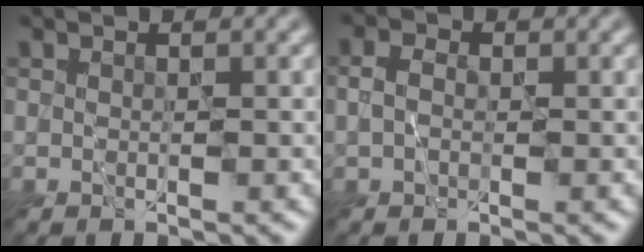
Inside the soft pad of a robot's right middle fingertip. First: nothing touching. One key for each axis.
{"total": 1.8, "fx": 0.0, "fy": 1.4, "fz": 1.2, "tx": -0.024, "ty": 0.003, "tz": -0.007}